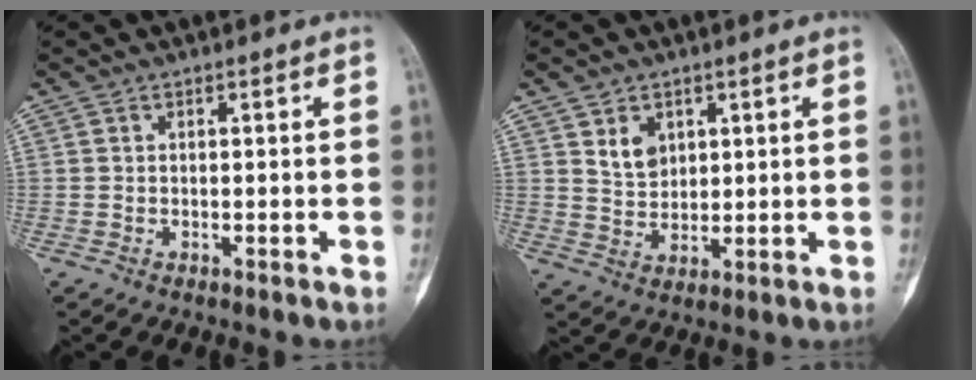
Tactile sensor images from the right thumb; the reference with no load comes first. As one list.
[{"total": 4.9, "force": [2.3, 3.6, 2.5], "torque": [-0.027, -0.020, 0.048]}]